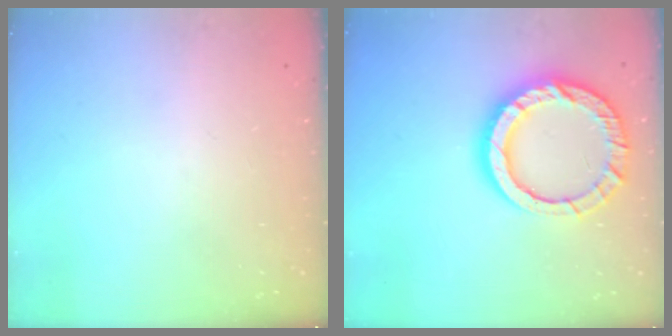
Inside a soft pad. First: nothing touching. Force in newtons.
{"total": 16.3, "press": 16.2, "slide": 1.5}